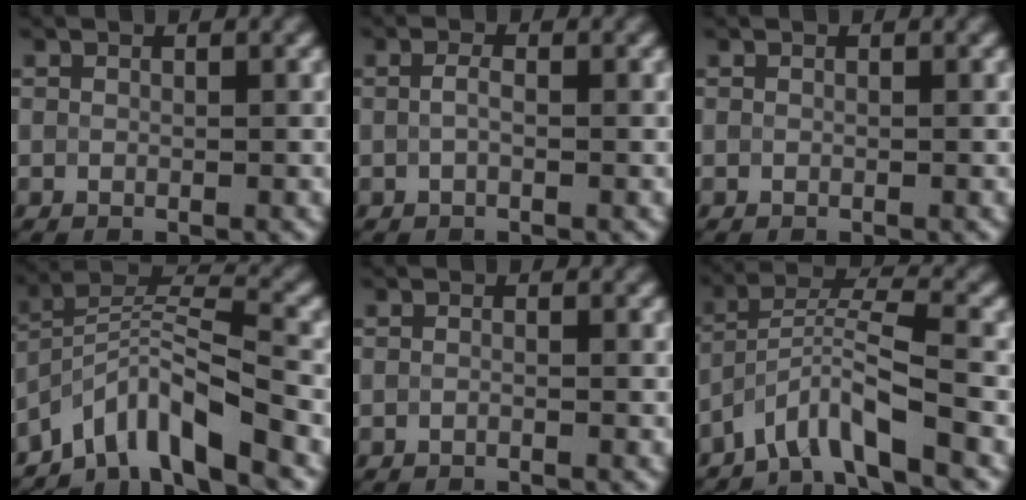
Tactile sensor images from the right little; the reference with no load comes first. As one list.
[{"total": 0.9, "force": [-0.1, 0.3, 0.8], "torque": [-0.021, 0.000, -0.004]}, {"total": 0.0}, {"total": 7.2, "force": [-5.3, 1.6, 4.6], "torque": [-0.067, 0.008, -0.106]}, {"total": 0.5, "force": [-0.3, 0.2, 0.4], "torque": [-0.008, -0.005, -0.011]}, {"total": 5.4, "force": [-3.8, 0.6, 3.9], "torque": [-0.065, 0.010, -0.078]}]